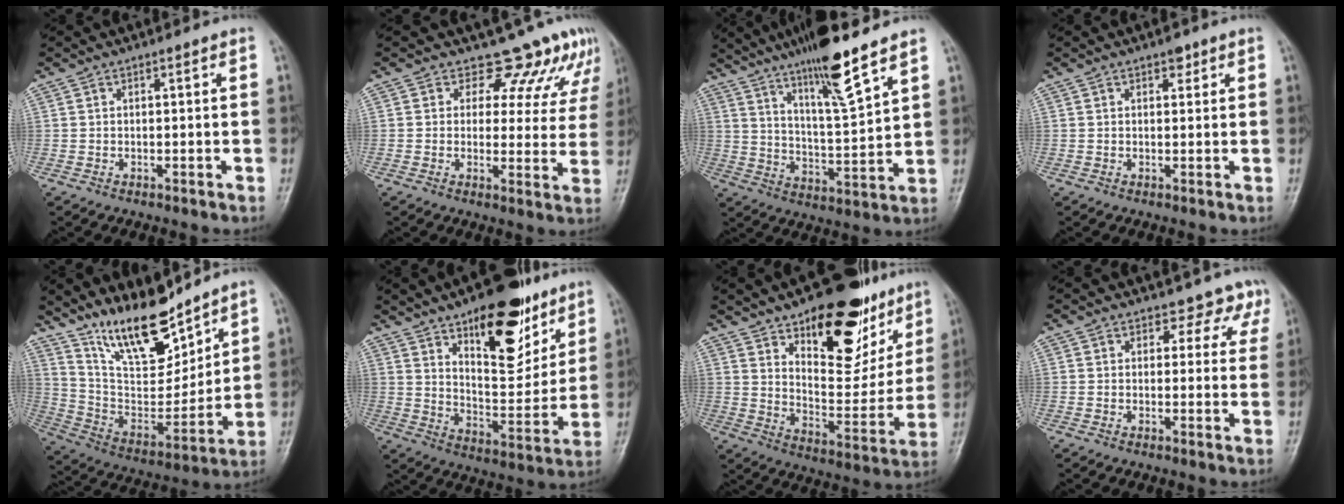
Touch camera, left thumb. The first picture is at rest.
{"total": 10.8, "force": [9.1, 5.4, 2.0], "torque": [0.024, -0.051, 0.086]}
{"total": 14.1, "force": [9.8, 1.3, 10.0], "torque": [-0.169, -0.059, 0.174]}
{"total": 1.6, "force": [1.0, 0.9, 0.9], "torque": [-0.002, -0.003, 0.011]}
{"total": 16.7, "force": [13.2, 5.6, 8.7], "torque": [-0.107, -0.084, 0.250]}
{"total": 19.2, "force": [11.4, 8.2, 13.1], "torque": [-0.142, -0.071, 0.182]}
{"total": 22.5, "force": [13.4, 10.5, 14.7], "torque": [-0.151, -0.073, 0.208]}
{"total": 5.0, "force": [3.9, 3.0, 0.2], "torque": [0.034, -0.021, 0.027]}